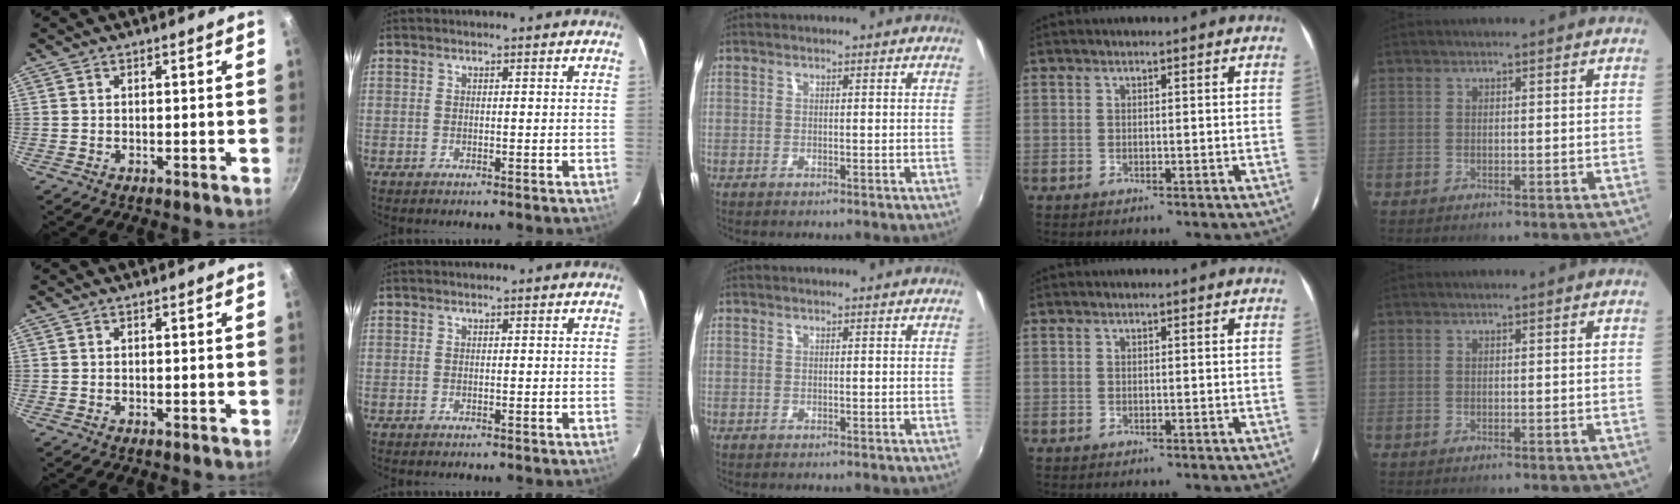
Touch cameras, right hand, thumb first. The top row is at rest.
{}